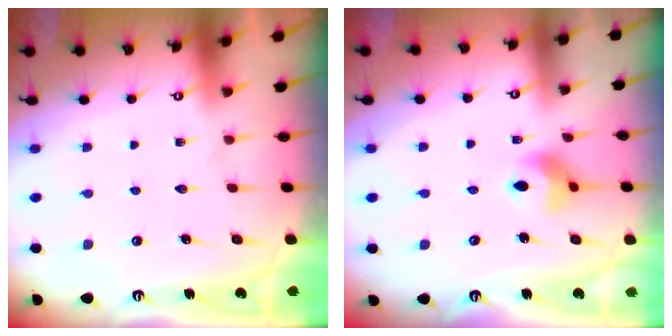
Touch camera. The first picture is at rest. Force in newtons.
{"total": 8.7, "press": 8.6, "slide": 1.2}